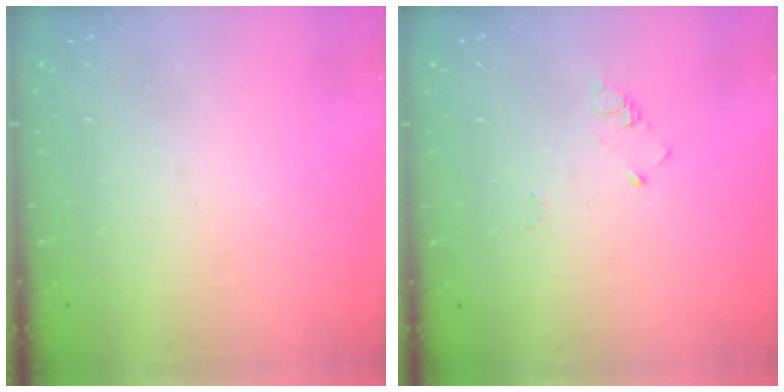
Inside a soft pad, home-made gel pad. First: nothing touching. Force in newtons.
{"total": 2.9, "press": 2.9, "slide": 0.3}